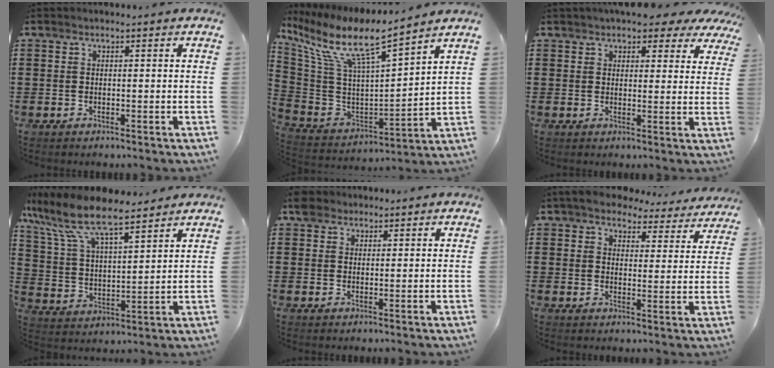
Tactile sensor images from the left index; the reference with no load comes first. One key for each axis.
{"total": 10.2, "fx": 7.0, "fy": 1.5, "fz": 7.3, "tx": -0.167, "ty": -0.051, "tz": 0.114}
{"total": 4.3, "fx": 3.6, "fy": 1.9, "fz": 1.3, "tx": -0.028, "ty": -0.009, "tz": 0.061}
{"total": 9.9, "fx": 7.9, "fy": 2.4, "fz": 5.5, "tx": -0.136, "ty": -0.031, "tz": 0.136}
{"total": 3.0, "fx": 2.2, "fy": 1.9, "fz": 0.7, "tx": -0.016, "ty": 0.008, "tz": 0.041}
{"total": 5.0, "fx": 4.6, "fy": 1.5, "fz": 1.2, "tx": -0.048, "ty": -0.021, "tz": 0.079}